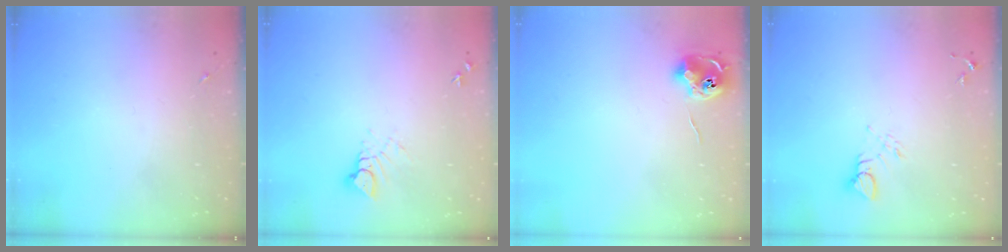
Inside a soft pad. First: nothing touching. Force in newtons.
{"total": 4.4, "press": 4.4, "slide": 0.1}
{"total": 8.8, "press": 8.8, "slide": 0.1}
{"total": 4.1, "press": 4.1, "slide": 0.4}